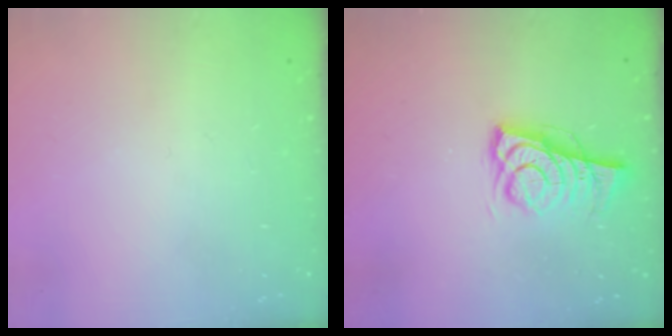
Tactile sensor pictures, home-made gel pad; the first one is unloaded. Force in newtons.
{"total": 6.9, "press": 6.8, "slide": 0.8}